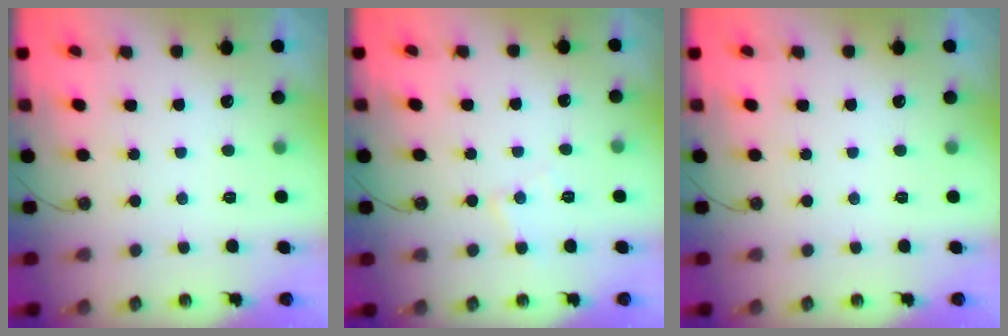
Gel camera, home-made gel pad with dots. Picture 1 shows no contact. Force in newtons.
{"total": 6.4, "press": 6.4, "slide": 0.5}
{"total": 0.0}